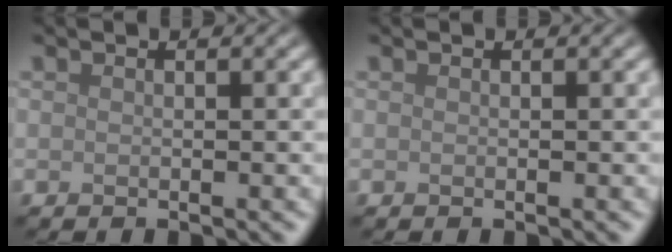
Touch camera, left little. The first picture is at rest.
{"total": 0.0}